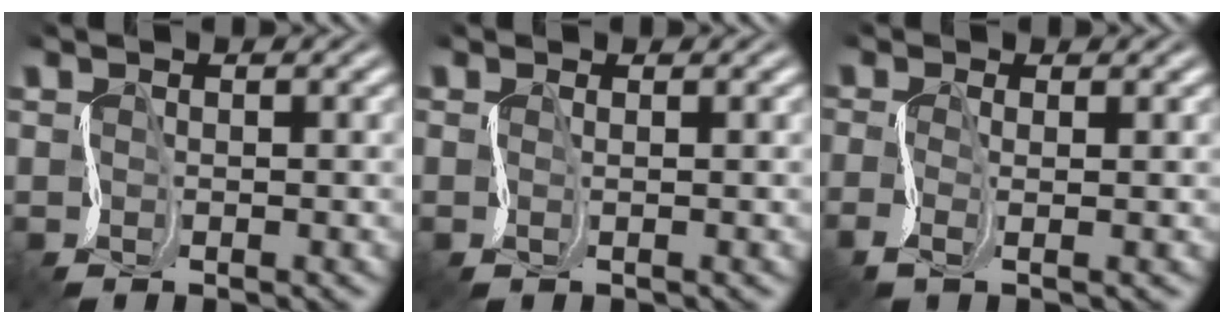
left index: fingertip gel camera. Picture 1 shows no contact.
{"total": 0.8, "force": [0.5, 0.3, 0.6], "torque": [-0.005, 0.002, 0.006]}
{"total": 1.9, "force": [-0.7, 0.5, 1.7], "torque": [-0.047, -0.008, -0.021]}